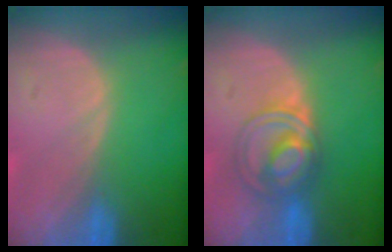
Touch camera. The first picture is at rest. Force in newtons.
{"total": 5.8, "press": 5.7, "slide": 1.2}